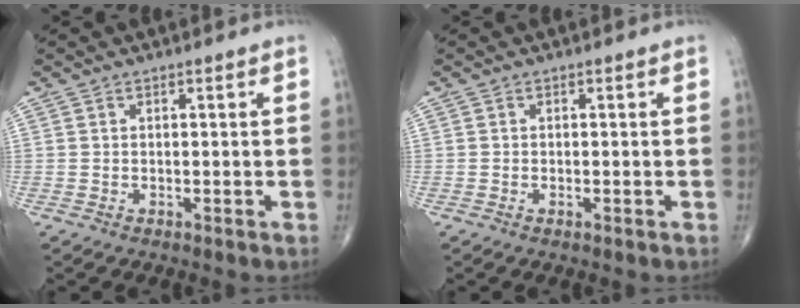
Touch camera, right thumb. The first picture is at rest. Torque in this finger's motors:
{"motor_torque": [-0.17, 0.02, 0.17, -0.03, 0.00]}